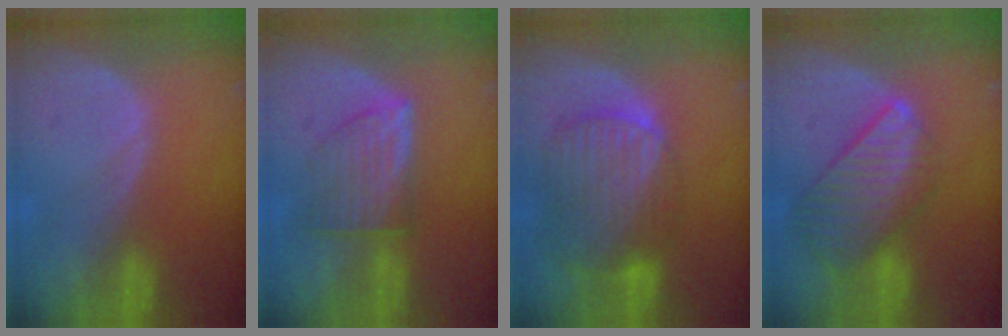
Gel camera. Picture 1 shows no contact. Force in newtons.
{"total": 6.9, "press": 6.2, "slide": 2.9}
{"total": 10.5, "press": 8.8, "slide": 5.6}
{"total": 9.6, "press": 8.4, "slide": 4.7}